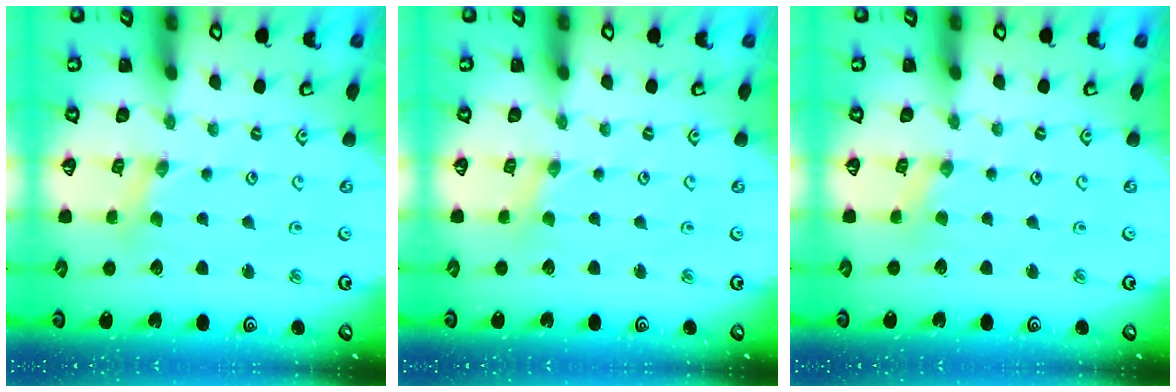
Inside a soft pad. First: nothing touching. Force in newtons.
{"total": 0.0}
{"total": 0.0}